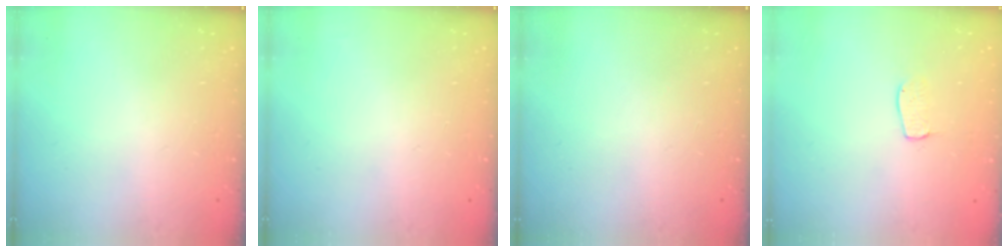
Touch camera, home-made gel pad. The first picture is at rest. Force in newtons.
{"total": 0.0}
{"total": 0.0}
{"total": 4.5, "press": 4.5, "slide": 0.3}